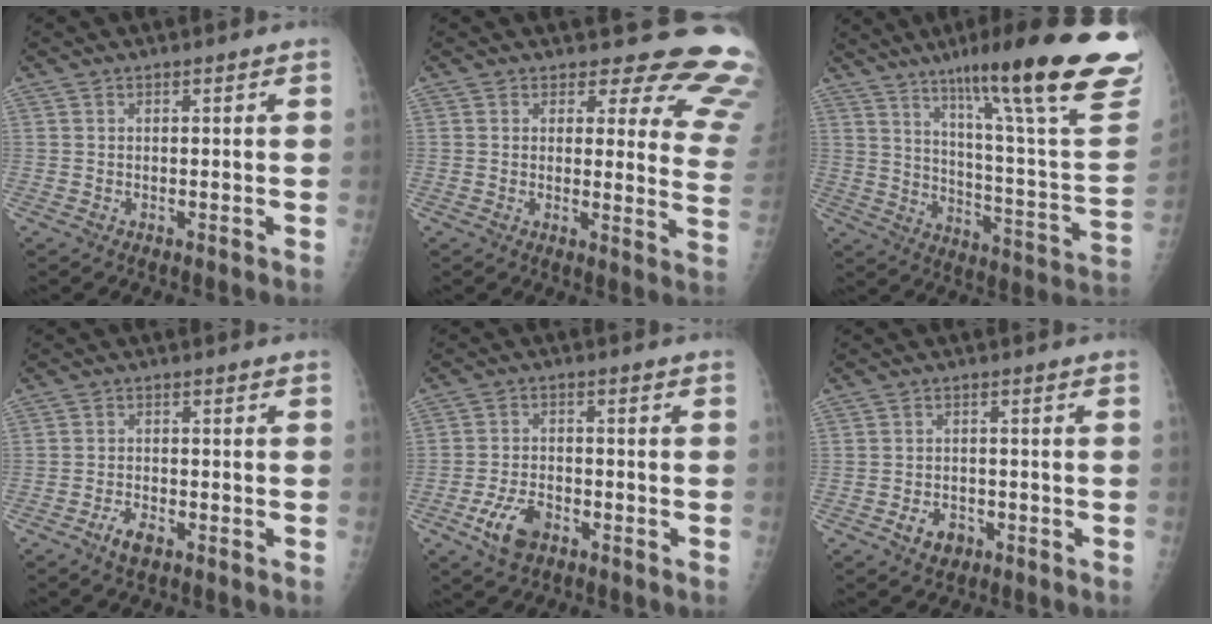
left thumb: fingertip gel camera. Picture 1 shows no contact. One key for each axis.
{"total": 15.2, "fx": 13.4, "fy": 5.7, "fz": 4.4, "tx": 0.006, "ty": -0.120, "tz": 0.114}
{"total": 30.4, "fx": 19.4, "fy": 3.6, "fz": 23.1, "tx": -0.285, "ty": -0.079, "tz": 0.279}
{"total": 3.6, "fx": -2.3, "fy": 1.7, "fz": 2.3, "tx": -0.043, "ty": 0.011, "tz": -0.040}
{"total": 6.9, "fx": -3.7, "fy": 4.0, "fz": 4.3, "tx": -0.081, "ty": 0.016, "tz": -0.065}
{"total": 4.2, "fx": -2.1, "fy": 3.0, "fz": 2.1, "tx": -0.026, "ty": 0.013, "tz": -0.030}